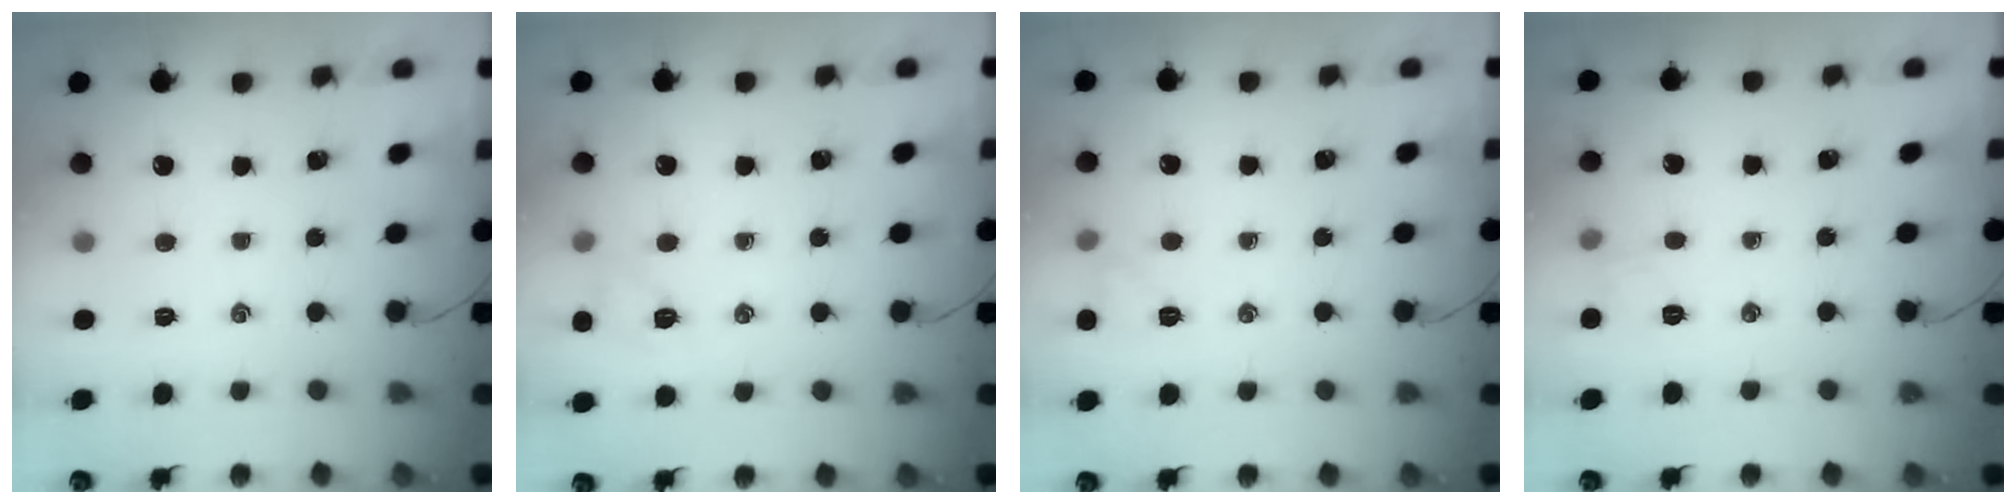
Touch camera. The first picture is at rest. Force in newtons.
{"total": 5.7, "press": 5.6, "slide": 1.3}
{"total": 5.4, "press": 5.1, "slide": 1.5}
{"total": 4.7, "press": 4.5, "slide": 1.4}